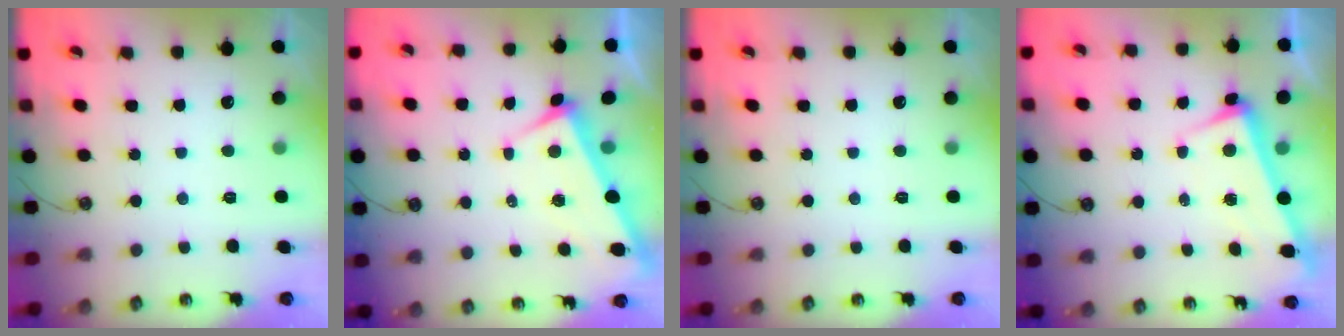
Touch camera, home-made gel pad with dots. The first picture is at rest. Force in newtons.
{"total": 3.8, "press": 3.8, "slide": 0.2}
{"total": 0.0}
{"total": 3.2, "press": 3.0, "slide": 1.0}